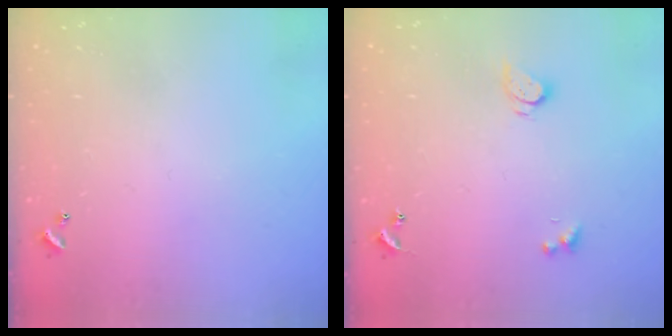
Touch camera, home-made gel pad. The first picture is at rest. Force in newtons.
{"total": 2.6, "press": 2.6, "slide": 0.2}